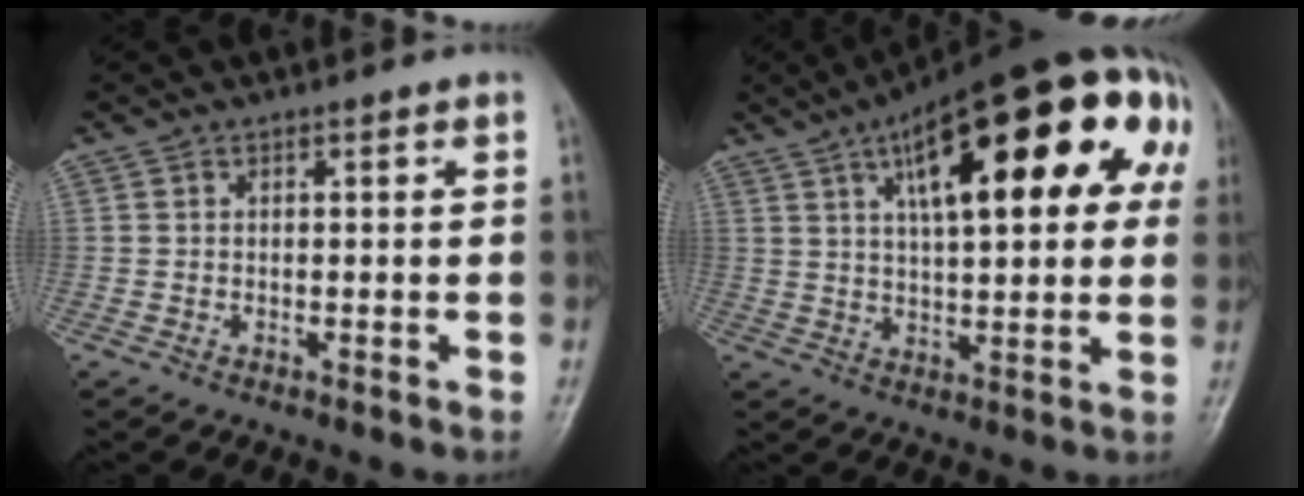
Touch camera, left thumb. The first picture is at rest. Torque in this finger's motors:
{"motor_torque": [0.57, 1.69, 1.93, -0.84, 0.42]}